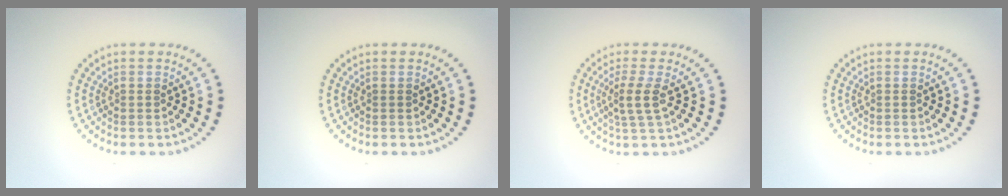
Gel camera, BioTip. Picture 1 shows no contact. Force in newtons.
{"total": 0.0}
{"total": 2.2, "press": 1.7, "slide": 1.4}
{"total": 0.0}